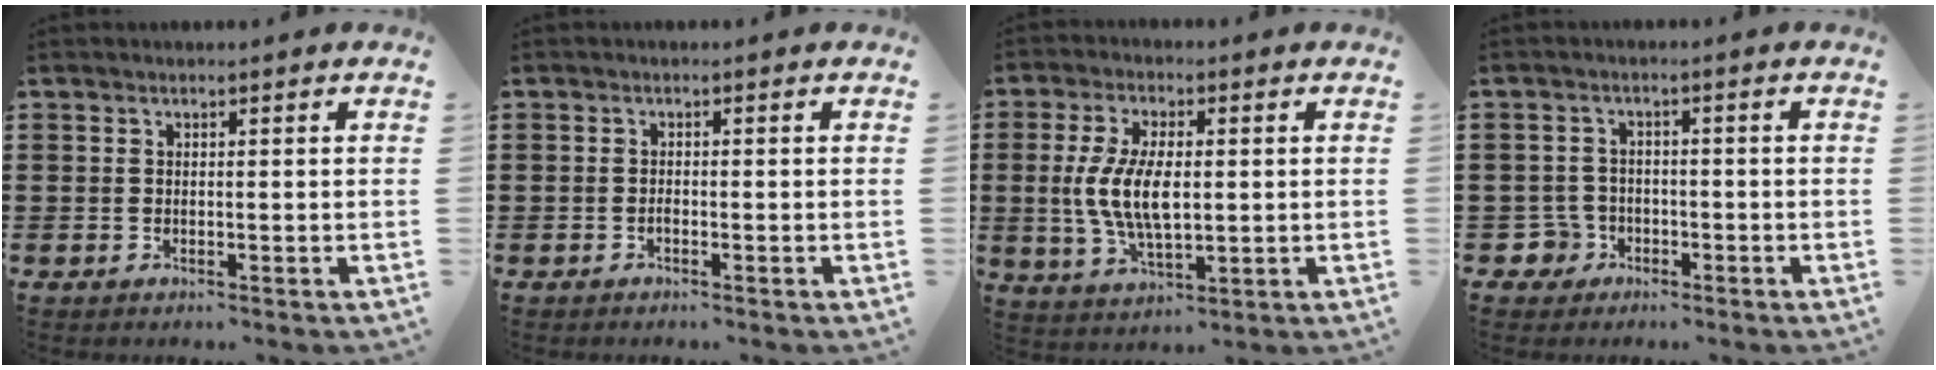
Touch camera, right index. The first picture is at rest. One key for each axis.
{"total": 0.6, "fx": -0.5, "fy": 0.0, "fz": 0.4, "tx": -0.011, "ty": -0.006, "tz": -0.007}
{"total": 8.7, "fx": 0.1, "fy": 3.9, "fz": 7.8, "tx": -0.171, "ty": 0.001, "tz": -0.004}
{"total": 3.7, "fx": -2.1, "fy": 2.8, "fz": 1.1, "tx": -0.047, "ty": -0.002, "tz": -0.050}